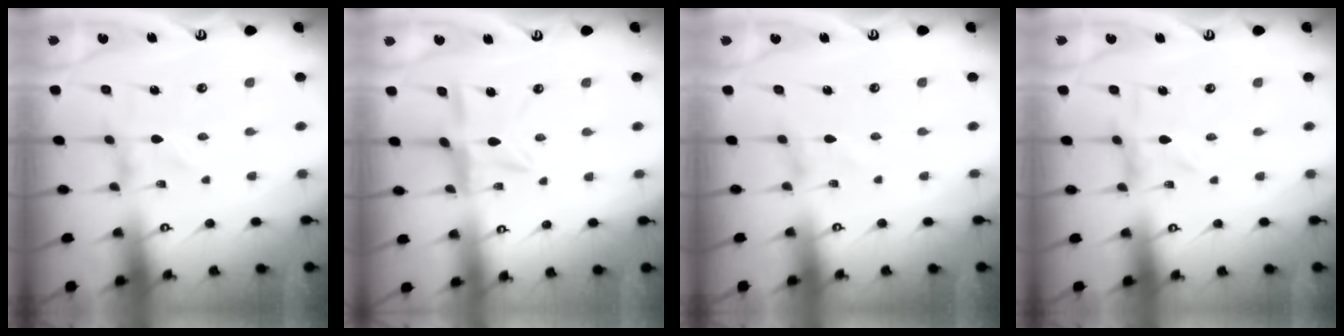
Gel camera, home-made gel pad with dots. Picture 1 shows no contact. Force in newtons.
{"total": 9.8, "press": 9.8, "slide": 0.8}
{"total": 0.0}
{"total": 0.9, "press": 0.9, "slide": 0.3}